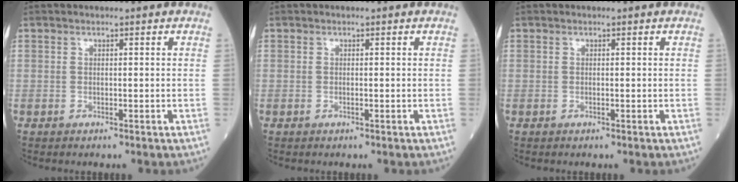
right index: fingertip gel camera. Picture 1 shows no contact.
{"total": 0.0}
{"total": 0.0}